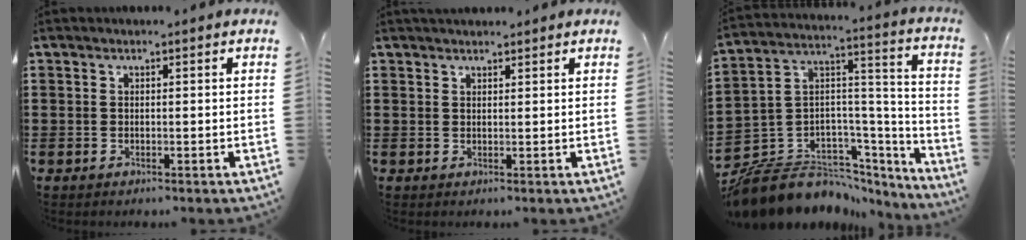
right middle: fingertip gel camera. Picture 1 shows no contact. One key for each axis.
{"total": 1.2, "fx": 1.1, "fy": 0.4, "fz": -0.1, "tx": -0.002, "ty": 0.000, "tz": 0.023}
{"total": 8.0, "fx": -6.7, "fy": 4.2, "fz": 0.7, "tx": -0.033, "ty": -0.003, "tz": -0.131}